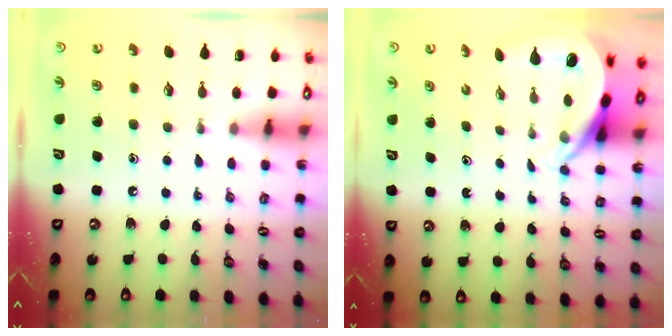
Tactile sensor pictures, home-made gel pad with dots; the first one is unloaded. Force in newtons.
{"total": 4.9, "press": 4.8, "slide": 0.8}